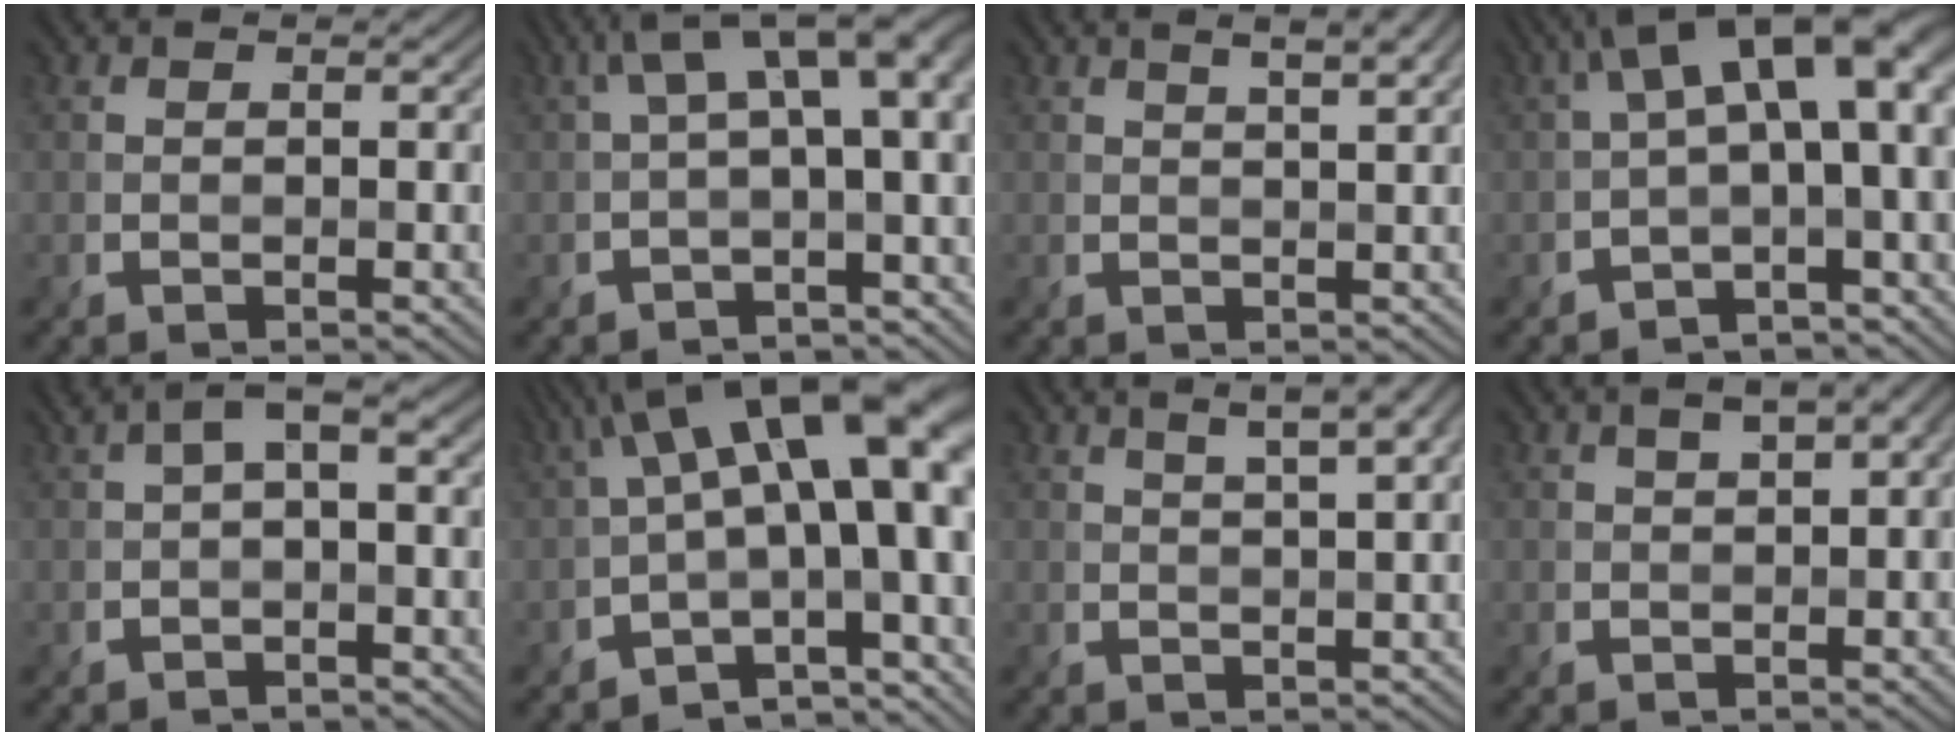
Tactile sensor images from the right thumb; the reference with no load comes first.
{"total": 7.7, "force": [1.1, 2.7, 7.1], "torque": [-0.112, 0.018, 0.016]}
{"total": 4.6, "force": [2.6, 1.1, 3.6], "torque": [-0.052, 0.013, 0.027]}
{"total": 11.6, "force": [1.4, 5.0, 10.3], "torque": [-0.154, 0.007, 0.020]}
{"total": 3.6, "force": [0.6, 1.4, 3.3], "torque": [-0.063, 0.012, 0.009]}
{"total": 16.8, "force": [0.8, 6.6, 15.5], "torque": [-0.222, 0.020, 0.025]}
{"total": 7.3, "force": [3.8, 2.1, 5.9], "torque": [-0.073, 0.029, 0.037]}
{"total": 4.0, "force": [1.7, 1.5, 3.4], "torque": [-0.062, 0.012, 0.031]}